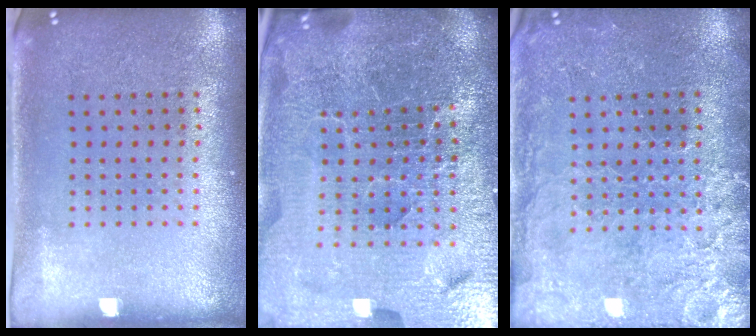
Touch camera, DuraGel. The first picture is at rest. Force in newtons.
{"total": 6.9, "press": 6.0, "slide": 3.3}
{"total": 3.3, "press": 3.2, "slide": 1.0}